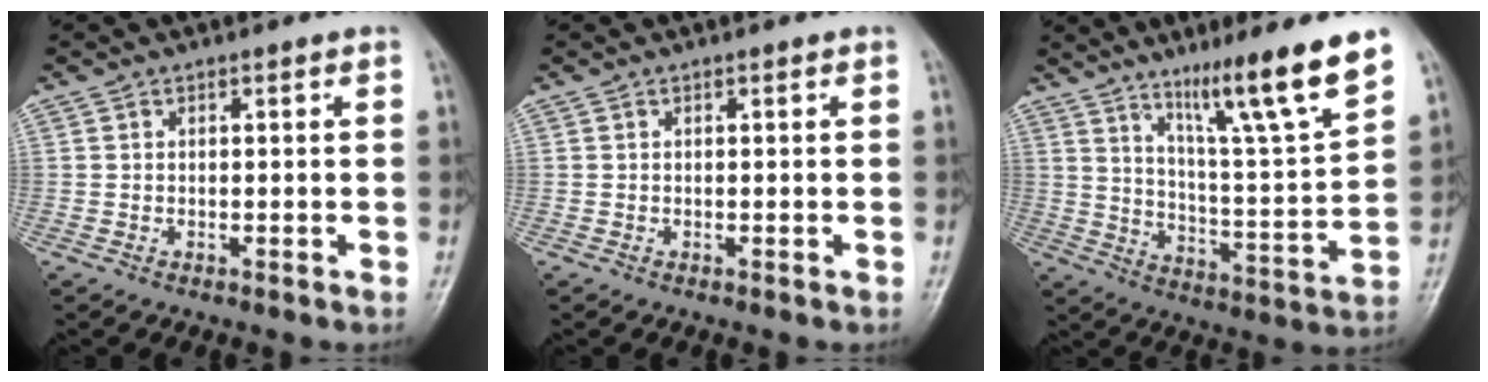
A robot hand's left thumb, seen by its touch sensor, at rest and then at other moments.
{"total": 0.0}
{"total": 16.8, "force": [11.3, 0.9, 12.4], "torque": [-0.181, -0.067, 0.184]}